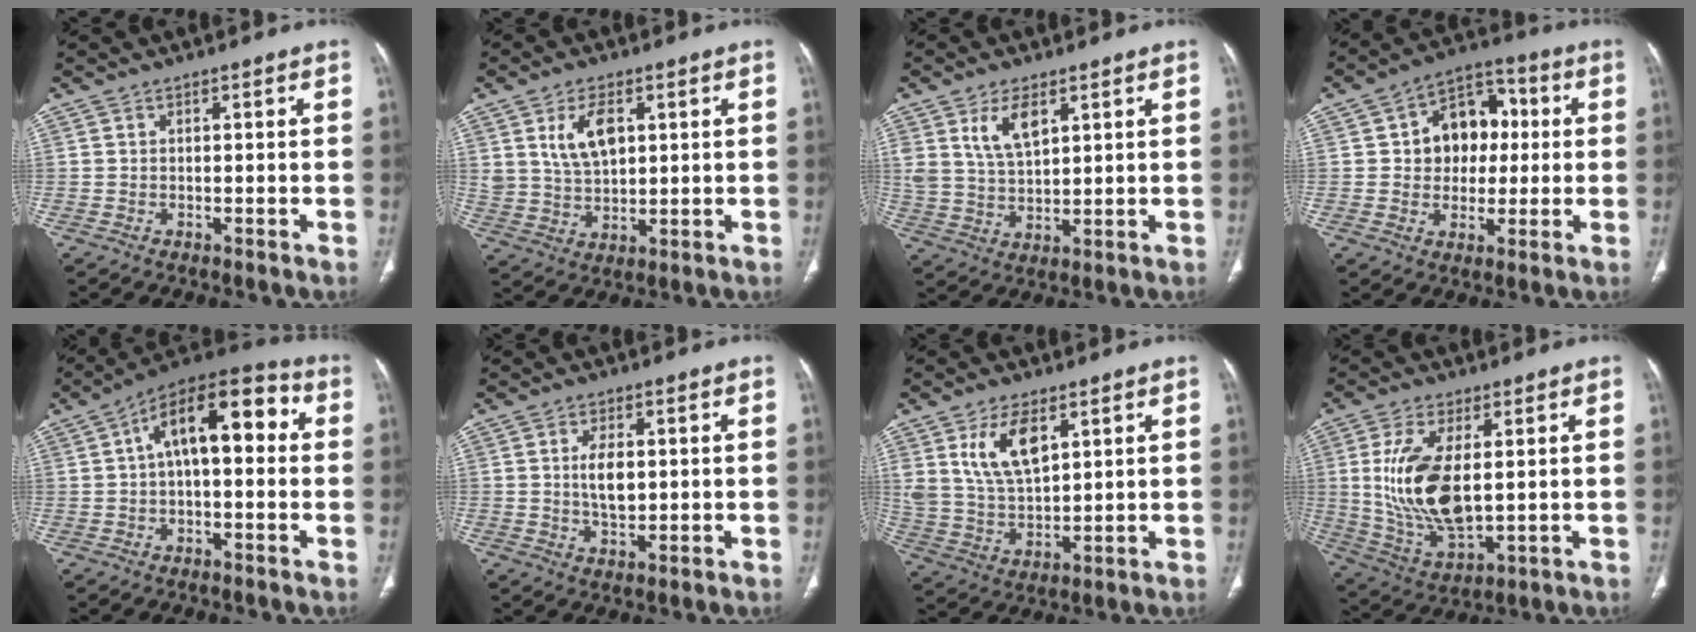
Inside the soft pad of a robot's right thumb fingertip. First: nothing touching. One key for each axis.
{"total": 8.3, "fx": 3.0, "fy": 4.8, "fz": 6.1, "tx": -0.100, "ty": -0.012, "tz": 0.066}
{"total": 7.6, "fx": 3.7, "fy": 3.9, "fz": 5.4, "tx": -0.093, "ty": -0.019, "tz": 0.080}
{"total": 12.6, "fx": 1.6, "fy": 9.7, "fz": 7.9, "tx": -0.066, "ty": 0.020, "tz": 0.020}
{"total": 15.2, "fx": 2.3, "fy": 7.4, "fz": 13.2, "tx": -0.180, "ty": 0.044, "tz": 0.028}
{"total": 5.8, "fx": 0.6, "fy": 3.2, "fz": 4.7, "tx": -0.079, "ty": -0.007, "tz": 0.012}
{"total": 11.1, "fx": 5.0, "fy": 5.7, "fz": 8.2, "tx": -0.143, "ty": -0.023, "tz": 0.107}
{"total": 15.5, "fx": 1.8, "fy": 7.5, "fz": 13.4, "tx": -0.268, "ty": -0.020, "tz": 0.049}